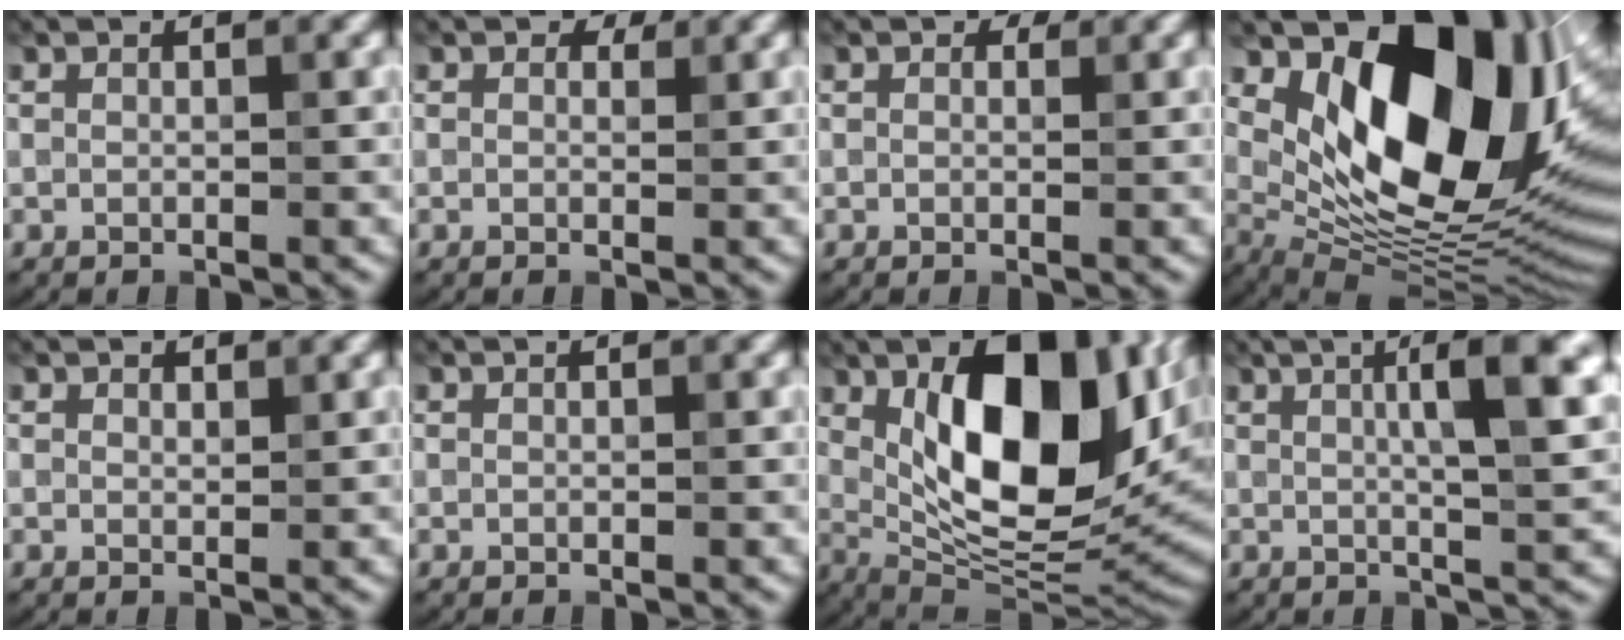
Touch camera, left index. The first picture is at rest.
{"total": 1.1, "force": [0.6, 0.8, 0.5], "torque": [-0.005, -0.002, 0.004]}
{"total": 0.6, "force": [0.3, 0.5, 0.2], "torque": [-0.002, -0.004, -0.002]}
{"total": 15.9, "force": [5.5, 8.4, 12.3], "torque": [-0.173, -0.012, 0.099]}
{"total": 0.8, "force": [0.7, 0.4, 0.1], "torque": [-0.002, -0.003, 0.012]}
{"total": 0.0}
{"total": 16.2, "force": [3.8, 7.1, 14.0], "torque": [-0.206, -0.005, 0.056]}
{"total": 7.1, "force": [1.9, 1.4, 6.7], "torque": [-0.084, 0.010, 0.027]}